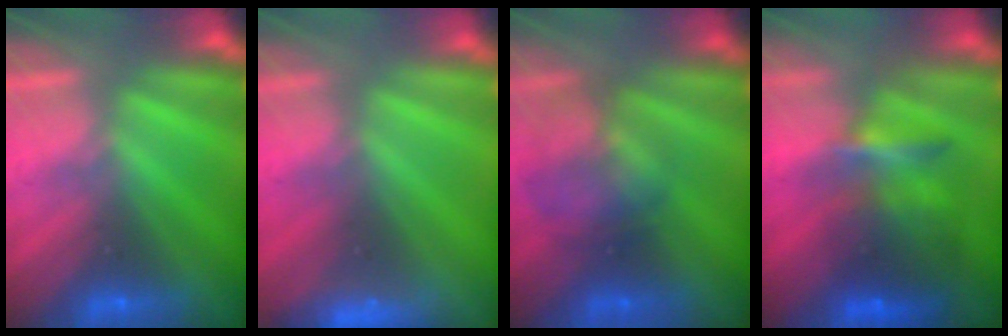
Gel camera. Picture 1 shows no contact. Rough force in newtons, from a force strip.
{"total": 3.3}
{"total": 2.3}
{"total": 9.6}